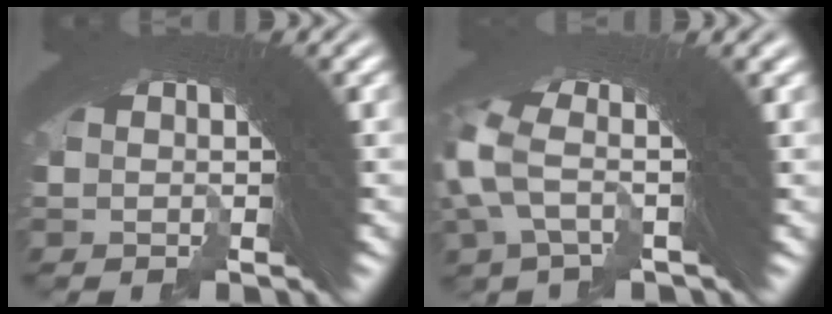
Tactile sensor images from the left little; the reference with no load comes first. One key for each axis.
{"total": 3.0, "fx": 1.0, "fy": 1.0, "fz": 2.7, "tx": -0.065, "ty": 0.006, "tz": 0.015}